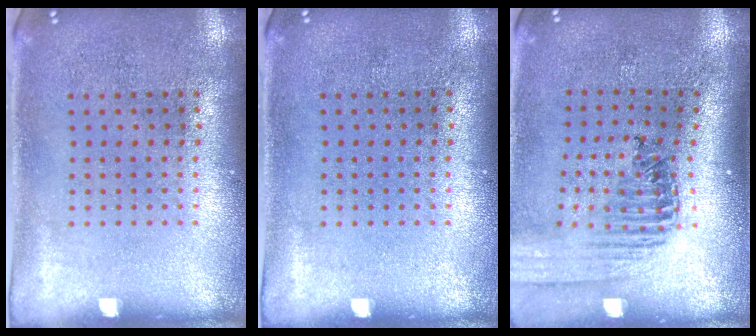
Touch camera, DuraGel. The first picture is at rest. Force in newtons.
{"total": 0.0}
{"total": 1.3, "press": 1.3, "slide": 0.1}